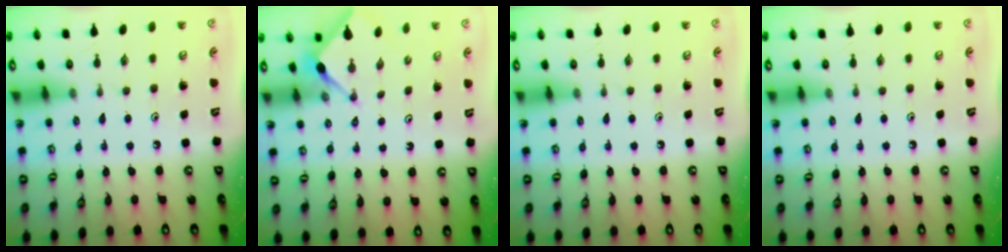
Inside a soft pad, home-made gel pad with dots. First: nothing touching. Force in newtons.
{"total": 2.9, "press": 2.9, "slide": 0.4}
{"total": 0.0}
{"total": 0.0}